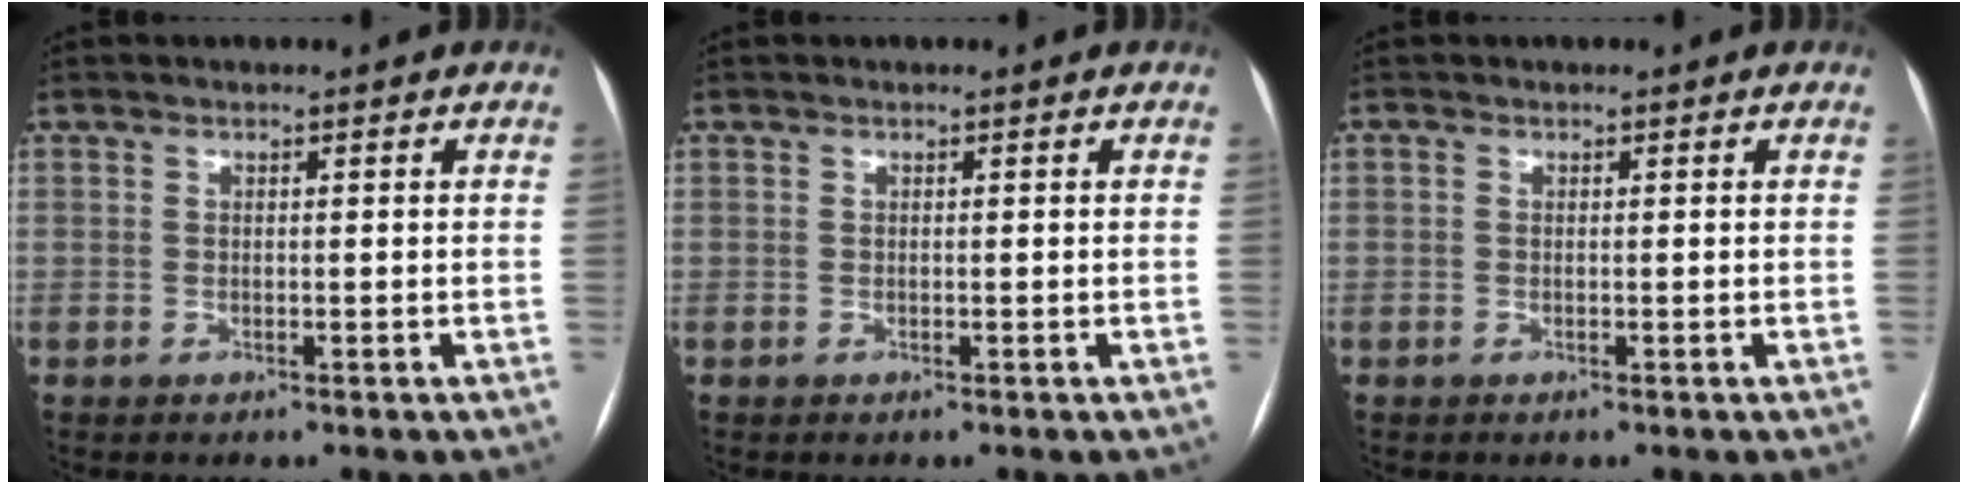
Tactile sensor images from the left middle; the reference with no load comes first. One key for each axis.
{"total": 0.0}
{"total": 0.0}